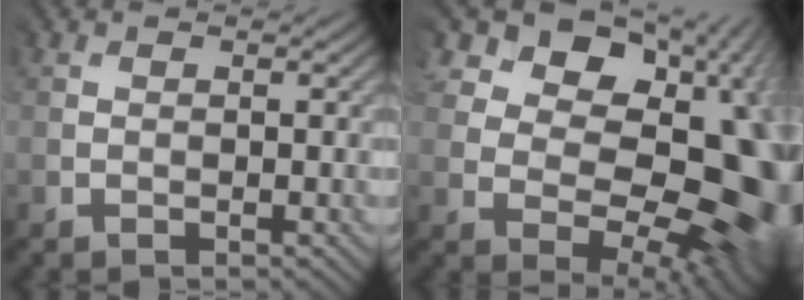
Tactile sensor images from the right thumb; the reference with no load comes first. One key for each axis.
{"total": 14.8, "fx": 4.5, "fy": 10.4, "fz": 9.5, "tx": -0.109, "ty": 0.015, "tz": 0.086}